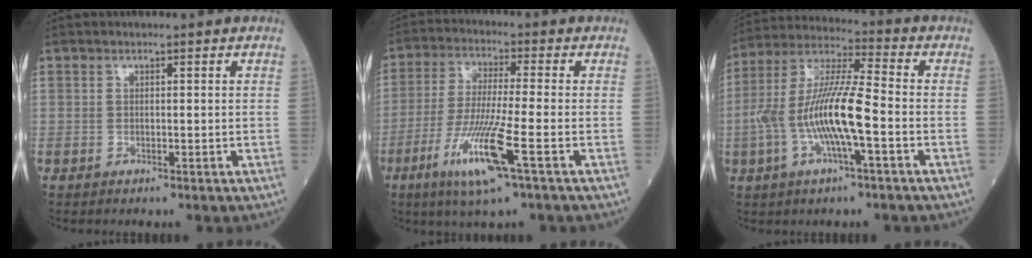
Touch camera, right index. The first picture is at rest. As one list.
[{"total": 11.2, "force": [-4.9, -0.2, 10.1], "torque": [-0.208, -0.024, -0.096]}, {"total": 13.2, "force": [-3.1, 1.8, 12.7], "torque": [-0.260, 0.011, -0.061]}]